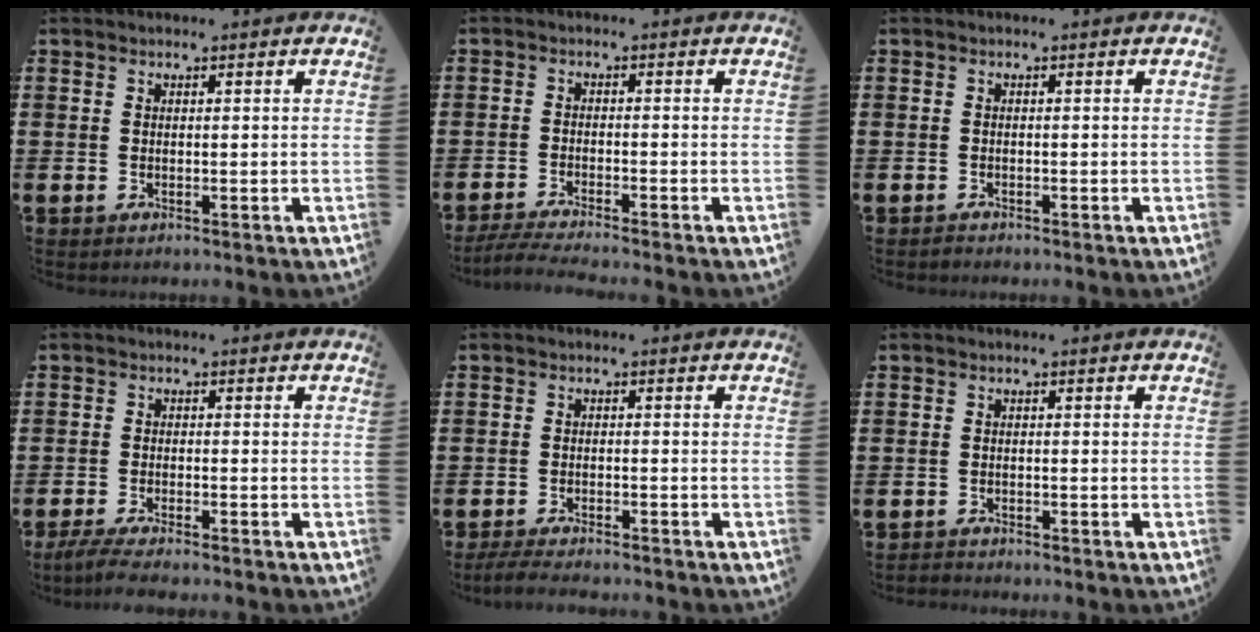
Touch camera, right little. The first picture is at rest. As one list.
[{"total": 2.6, "force": [-2.3, -0.1, 1.2], "torque": [-0.018, 0.001, -0.042]}, {"total": 0.5, "force": [-0.5, 0.1, -0.1], "torque": [0.000, -0.001, -0.011]}, {"total": 2.3, "force": [-2.1, 0.0, 1.1], "torque": [-0.026, 0.000, -0.041]}, {"total": 2.3, "force": [-2.2, 0.1, 0.6], "torque": [-0.011, 0.005, -0.045]}, {"total": 0.9, "force": [-0.9, 0.1, -0.1], "torque": [-0.001, 0.002, -0.020]}]